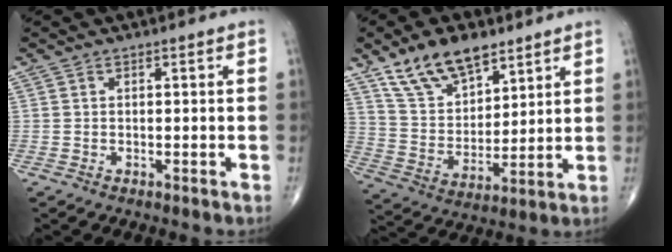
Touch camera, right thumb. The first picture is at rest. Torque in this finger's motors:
{"motor_torque": [-0.40, 1.20, 0.09, 0.09, 0.12]}